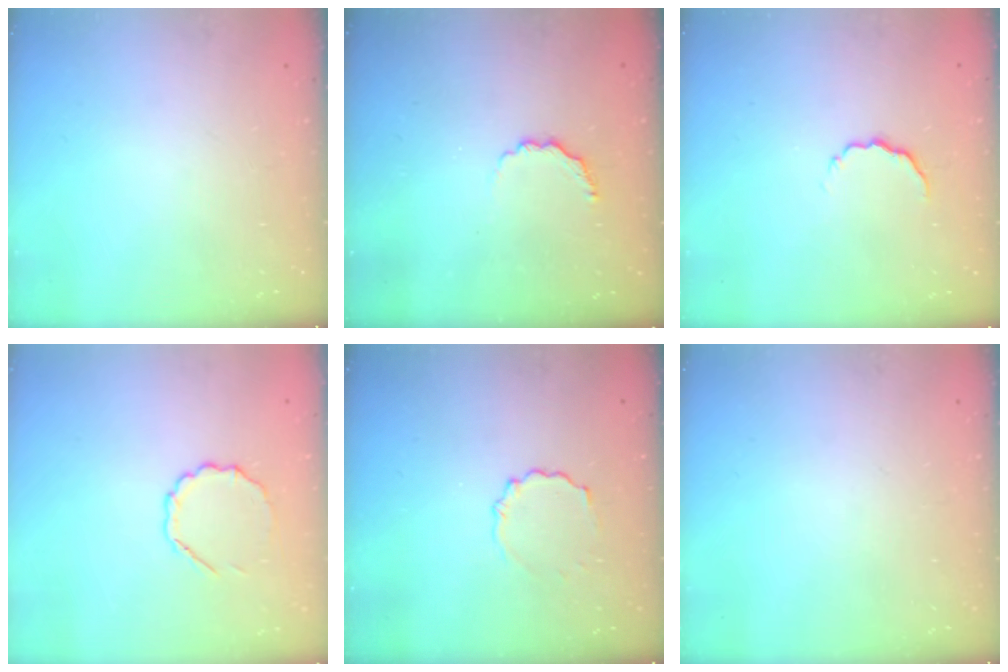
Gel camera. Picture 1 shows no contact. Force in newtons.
{"total": 4.7, "press": 4.6, "slide": 1.1}
{"total": 4.4, "press": 4.3, "slide": 1.0}
{"total": 5.9, "press": 5.7, "slide": 1.7}
{"total": 3.5, "press": 3.3, "slide": 1.2}
{"total": 0.0}